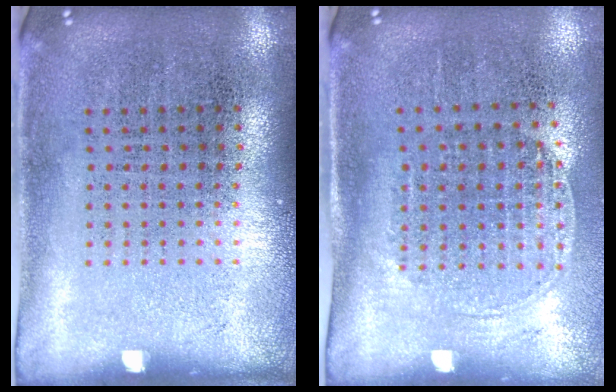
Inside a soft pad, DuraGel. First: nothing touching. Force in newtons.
{"total": 1.4, "press": 1.2, "slide": 0.8}